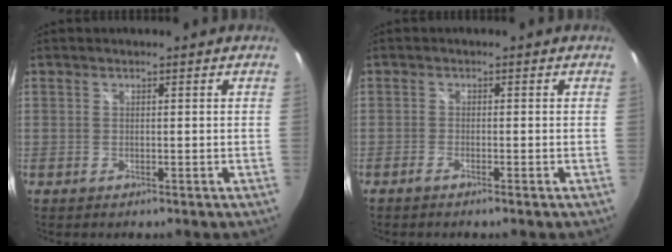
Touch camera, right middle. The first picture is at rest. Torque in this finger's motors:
{"motor_torque": [-0.42, -0.19, -0.03, -0.01]}